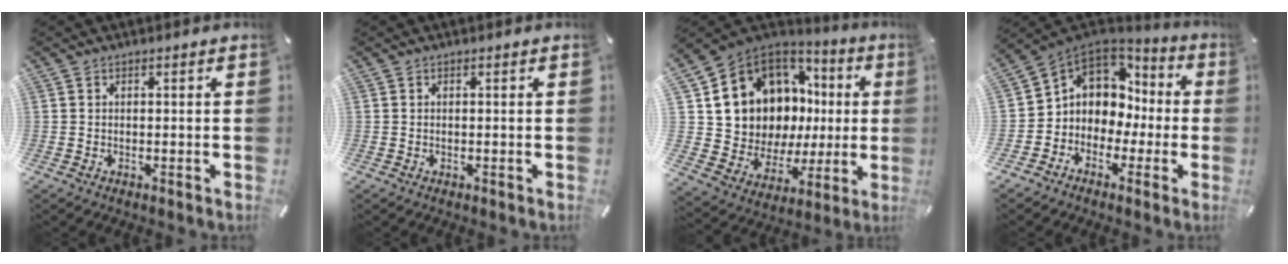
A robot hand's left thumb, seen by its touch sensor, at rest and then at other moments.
{"total": 0.0}
{"total": 11.6, "force": [5.0, 9.6, 4.2], "torque": [-0.095, -0.068, 0.109]}
{"total": 7.7, "force": [0.8, 7.6, 1.0], "torque": [-0.048, -0.016, 0.024]}